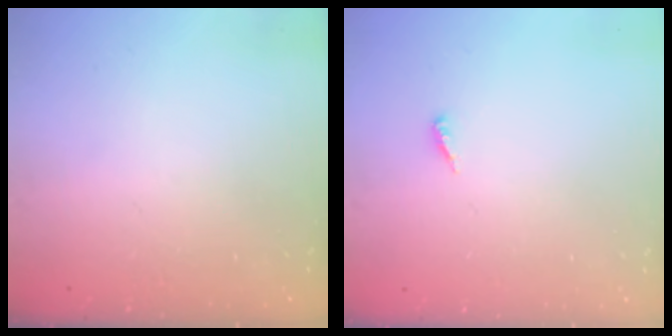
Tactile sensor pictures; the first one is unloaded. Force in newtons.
{"total": 3.9, "press": 3.9, "slide": 0.3}